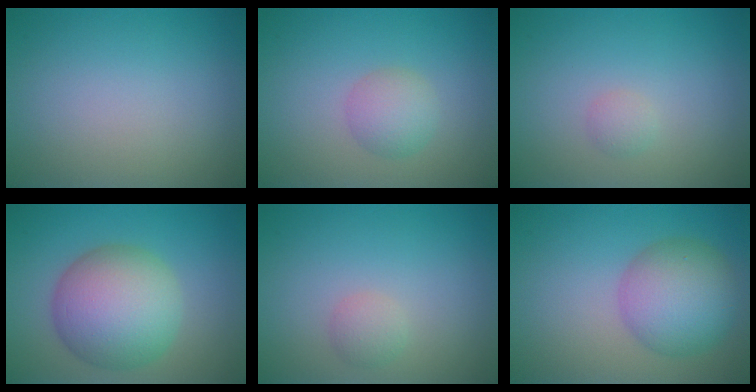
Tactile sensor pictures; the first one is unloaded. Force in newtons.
{"total": 2.5, "press": 2.5, "slide": 0.1}
{"total": 0.9, "press": 0.9, "slide": 0.0}
{"total": 8.6, "press": 8.6, "slide": 0.3}
{"total": 1.3, "press": 1.3, "slide": 0.1}
{"total": 6.3, "press": 6.3, "slide": 0.2}